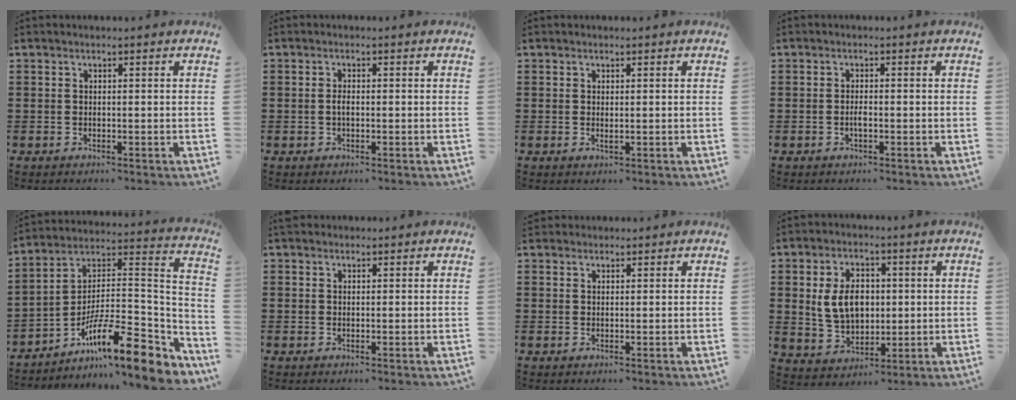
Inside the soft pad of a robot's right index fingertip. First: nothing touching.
{"total": 1.3, "force": [-0.2, 0.5, 1.2], "torque": [-0.024, 0.000, -0.004]}
{"total": 0.7, "force": [0.2, 0.1, 0.7], "torque": [-0.014, 0.000, 0.005]}
{"total": 1.5, "force": [-0.4, 0.4, 1.4], "torque": [-0.028, 0.001, -0.008]}
{"total": 13.4, "force": [-8.7, 3.0, 9.8], "torque": [-0.169, 0.004, -0.161]}
{"total": 0.9, "force": [0.7, 0.6, 0.0], "torque": [-0.001, 0.004, 0.013]}
{"total": 1.2, "force": [1.1, 0.5, -0.2], "torque": [0.002, 0.002, 0.023]}
{"total": 7.4, "force": [0.9, 5.1, 5.2], "torque": [-0.119, 0.009, 0.011]}